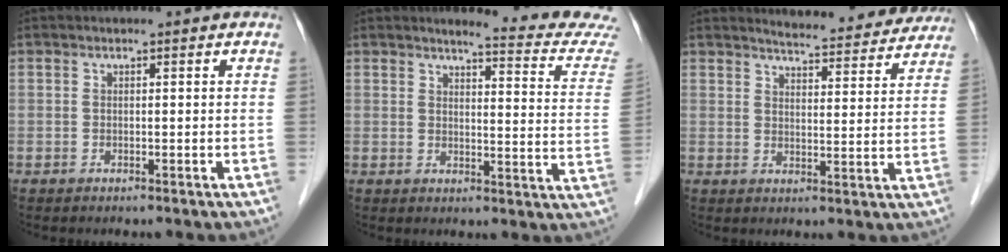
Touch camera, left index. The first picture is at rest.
{"total": 11.9, "force": [11.6, -0.8, 2.5], "torque": [-0.025, -0.083, 0.114]}
{"total": 14.7, "force": [14.1, 2.3, 3.5], "torque": [-0.028, -0.031, 0.153]}